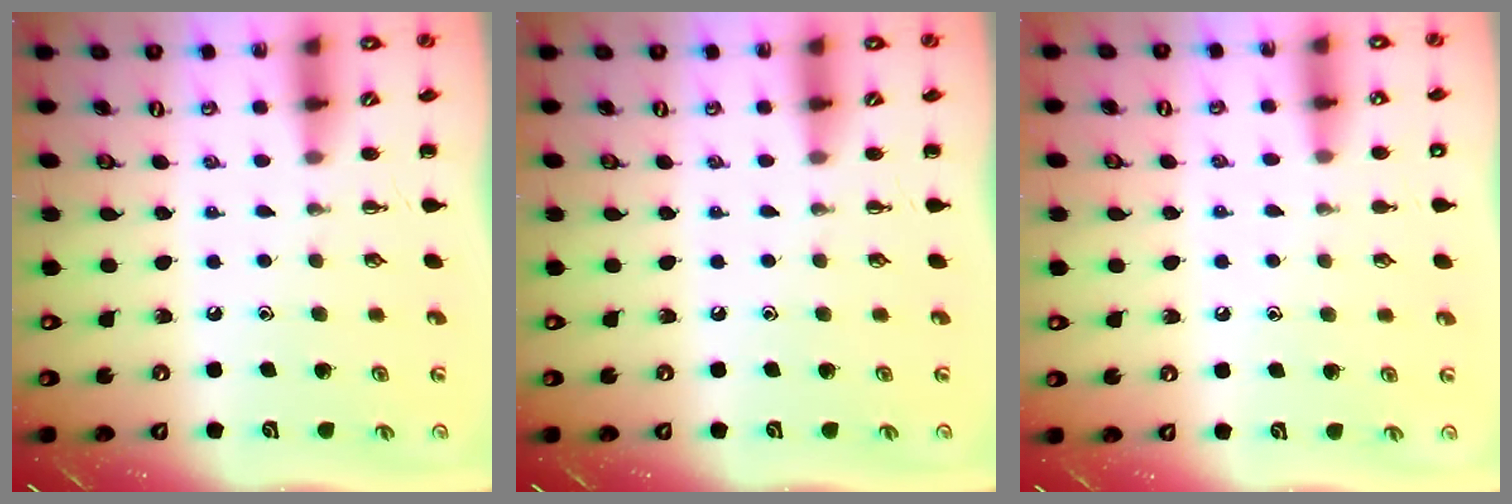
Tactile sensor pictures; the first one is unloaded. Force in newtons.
{"total": 0.0}
{"total": 7.0, "press": 6.5, "slide": 2.4}